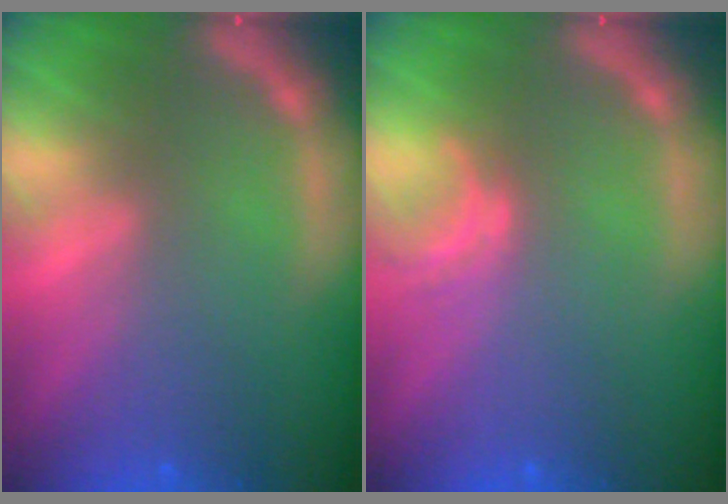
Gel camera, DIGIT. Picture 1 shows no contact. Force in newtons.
{"total": 1.5}